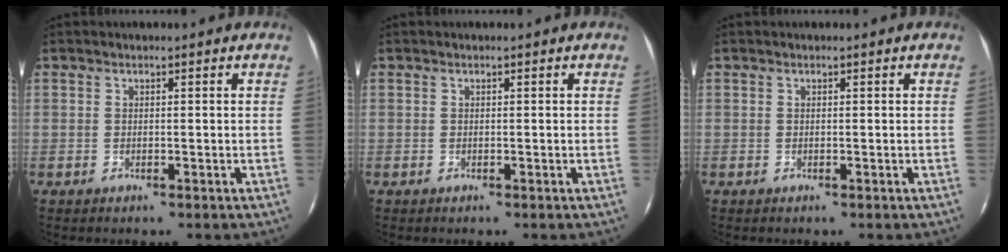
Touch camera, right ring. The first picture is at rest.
{"total": 0.0}
{"total": 0.0}